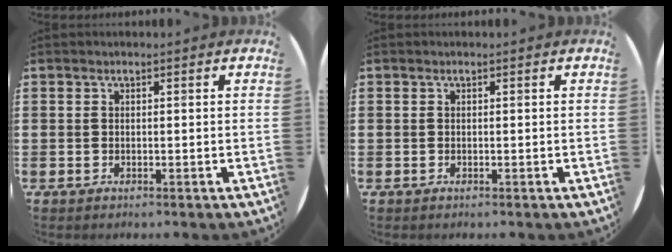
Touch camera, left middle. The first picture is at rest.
{"total": 0.0}